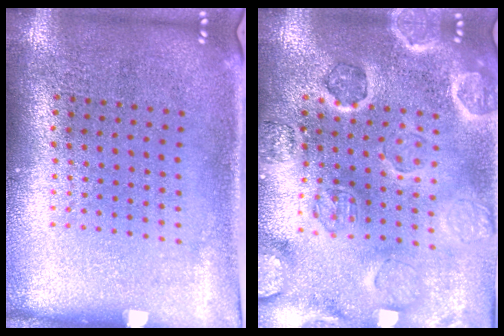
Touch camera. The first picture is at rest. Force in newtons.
{"total": 2.6, "press": 2.6, "slide": 0.4}